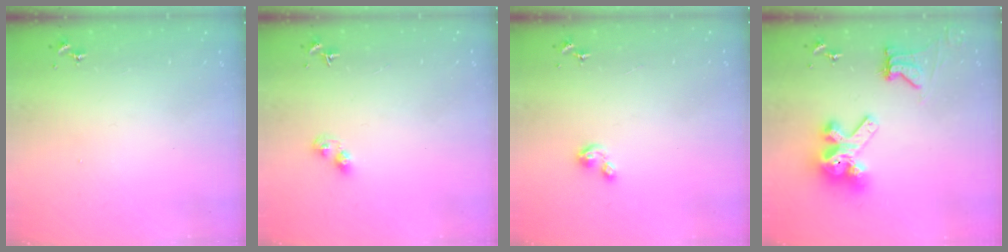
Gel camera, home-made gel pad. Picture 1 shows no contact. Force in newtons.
{"total": 4.2, "press": 4.2, "slide": 0.4}
{"total": 3.7, "press": 3.7, "slide": 0.3}
{"total": 13.4, "press": 13.3, "slide": 1.7}